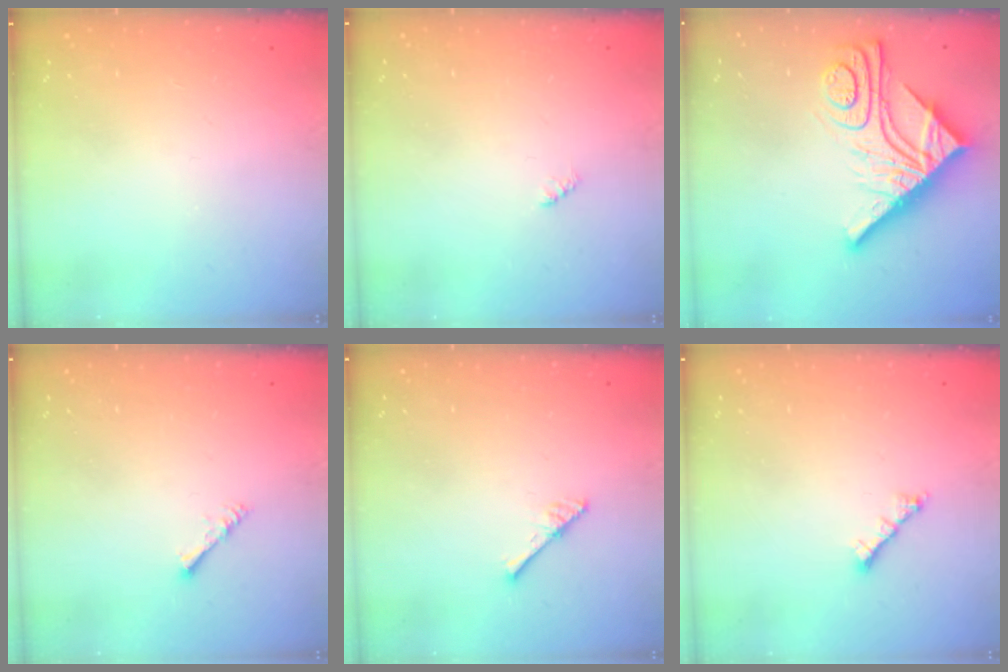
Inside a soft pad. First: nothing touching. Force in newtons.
{"total": 1.9, "press": 1.9, "slide": 0.4}
{"total": 16.8, "press": 16.8, "slide": 1.5}
{"total": 1.4, "press": 1.3, "slide": 0.3}
{"total": 3.0, "press": 3.0, "slide": 0.3}
{"total": 1.8, "press": 1.7, "slide": 0.6}